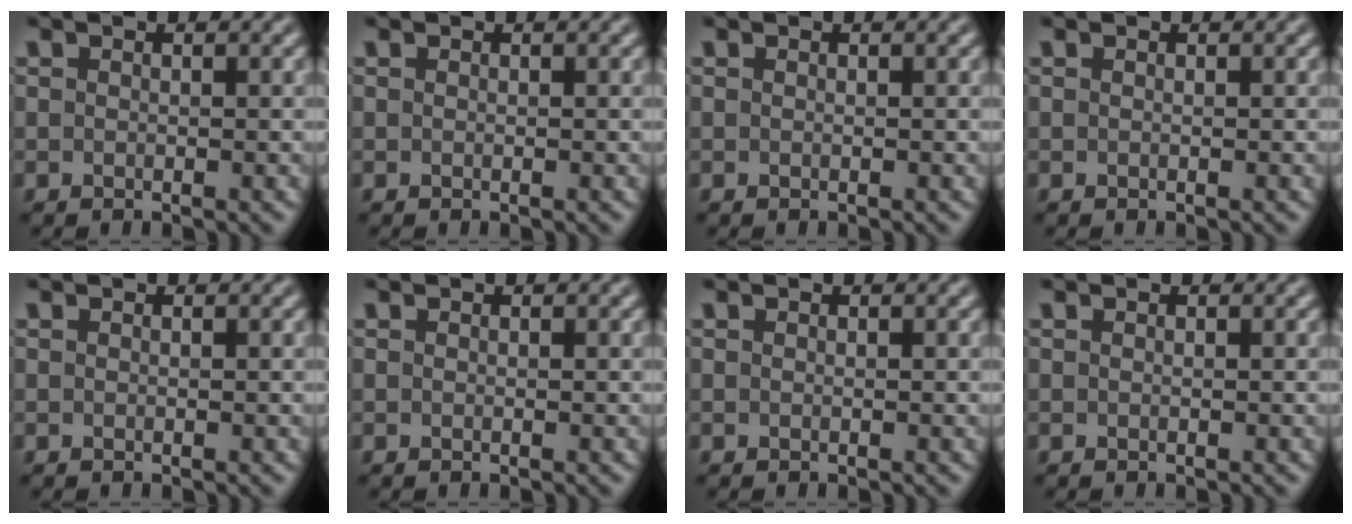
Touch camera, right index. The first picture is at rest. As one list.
[{"total": 0.0}, {"total": 0.0}, {"total": 0.0}, {"total": 0.0}, {"total": 0.0}, {"total": 0.0}, {"total": 0.0}]